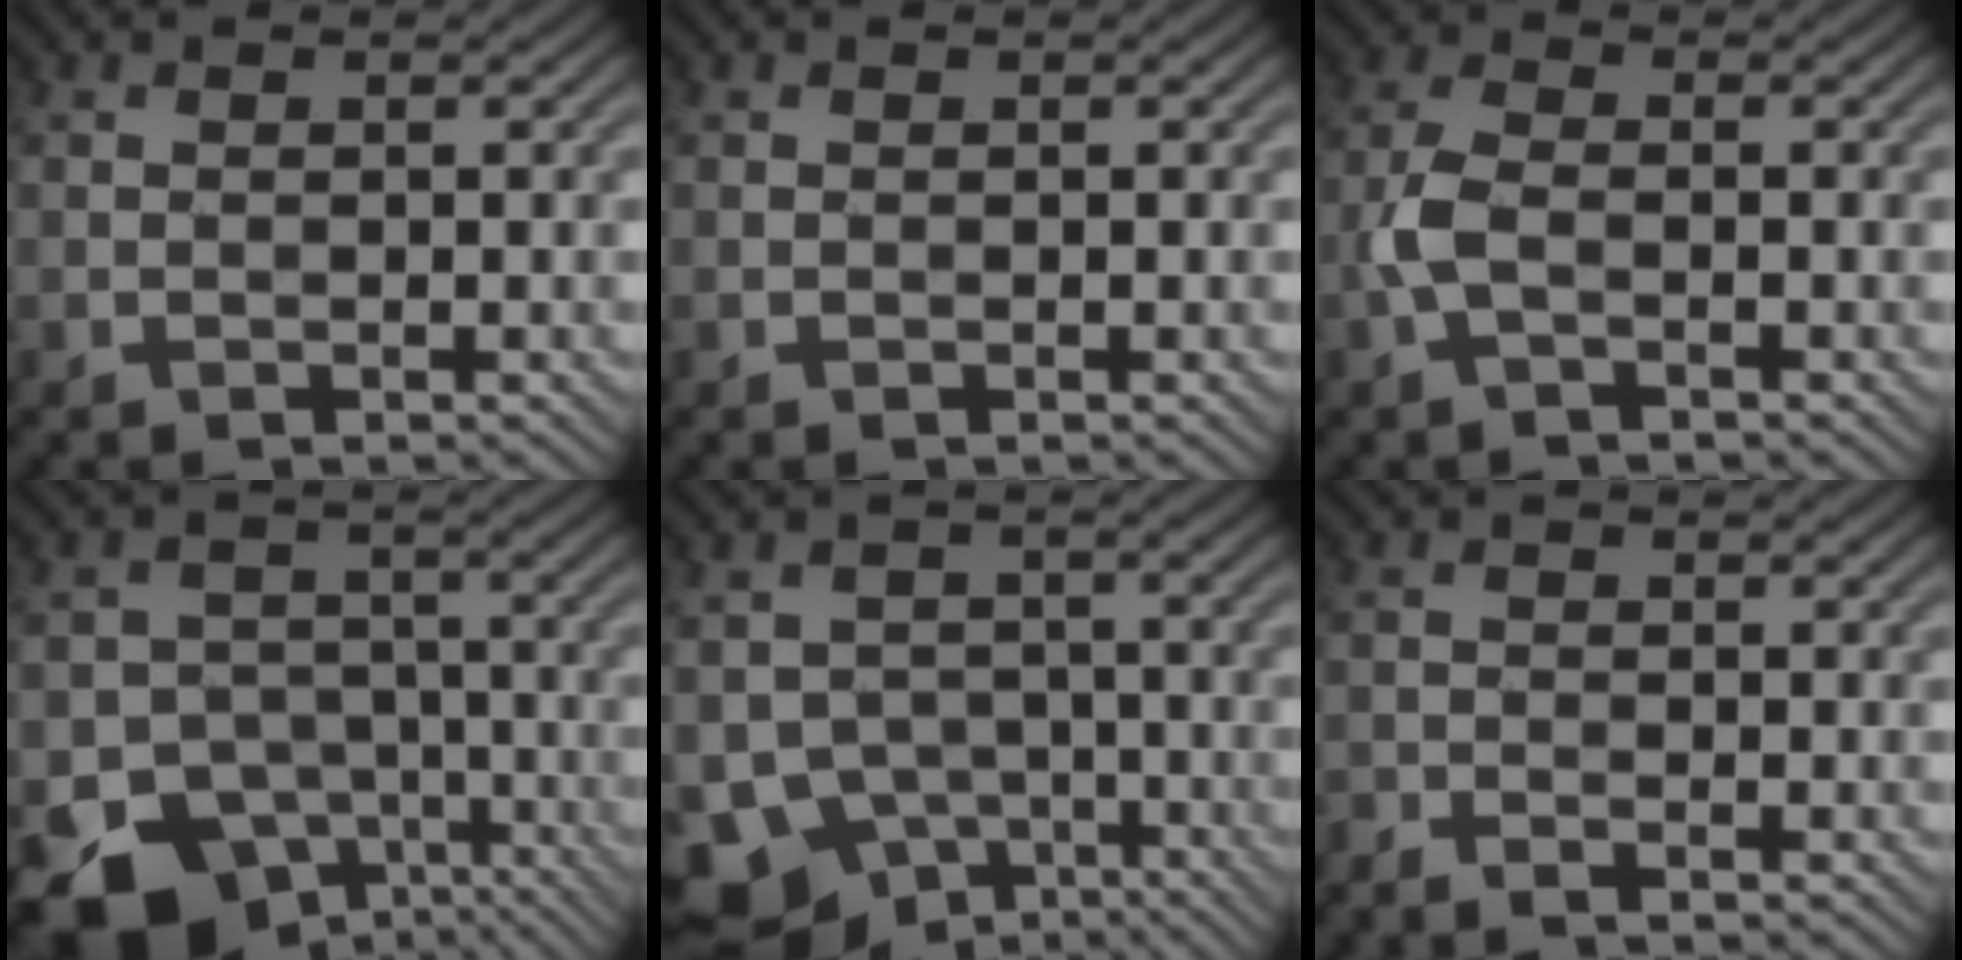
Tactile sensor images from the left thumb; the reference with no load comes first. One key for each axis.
{"total": 0.0}
{"total": 3.5, "fx": -1.2, "fy": 1.3, "fz": 3.0, "tx": -0.079, "ty": 0.002, "tz": -0.033}
{"total": 13.5, "fx": -8.6, "fy": 9.5, "fz": 4.2, "tx": -0.090, "ty": -0.035, "tz": -0.135}
{"total": 8.7, "fx": -5.4, "fy": 6.4, "fz": 2.5, "tx": -0.056, "ty": -0.016, "tz": -0.092}
{"total": 1.6, "fx": -1.3, "fy": 0.2, "fz": 0.8, "tx": -0.016, "ty": -0.004, "tz": -0.033}